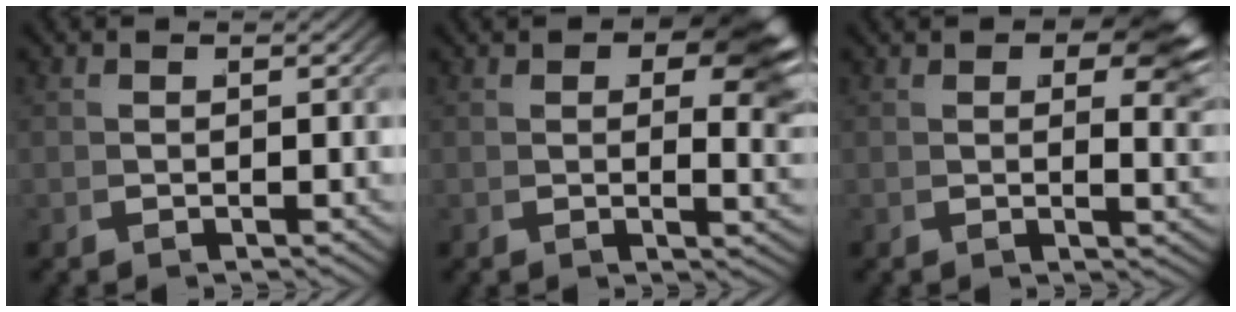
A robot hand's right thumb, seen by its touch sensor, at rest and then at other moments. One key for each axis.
{"total": 7.7, "fx": 2.3, "fy": 3.7, "fz": 6.4, "tx": -0.071, "ty": -0.009, "tz": 0.033}
{"total": 6.2, "fx": 2.3, "fy": 2.9, "fz": 5.0, "tx": -0.059, "ty": -0.007, "tz": 0.033}